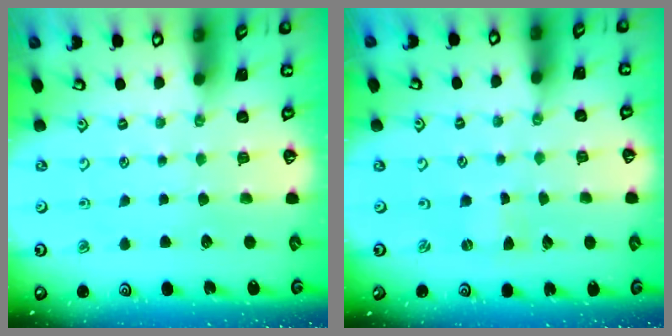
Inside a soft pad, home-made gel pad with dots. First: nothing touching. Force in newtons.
{"total": 0.0}